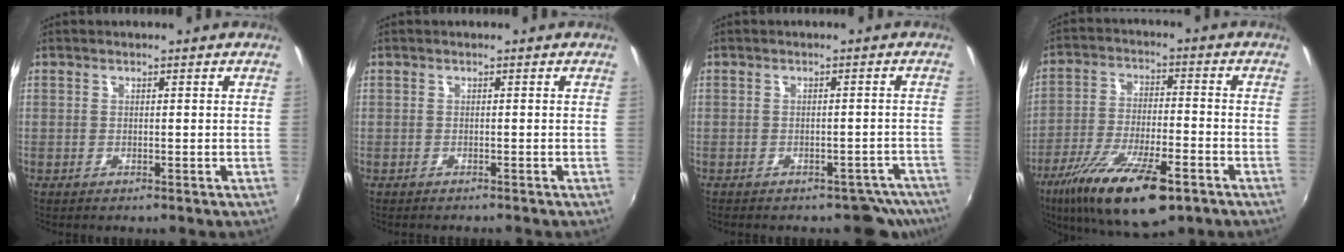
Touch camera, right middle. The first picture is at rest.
{"total": 1.1, "force": [-1.0, 0.2, 0.3], "torque": [-0.008, -0.007, -0.016]}
{"total": 6.8, "force": [-5.8, 3.4, 0.9], "torque": [0.000, 0.027, -0.052]}
{"total": 17.9, "force": [-10.8, 5.4, 13.2], "torque": [-0.255, -0.045, -0.186]}